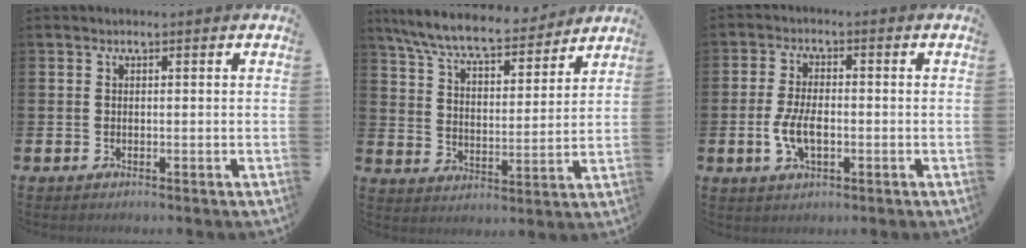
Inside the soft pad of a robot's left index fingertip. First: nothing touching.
{"total": 8.6, "force": [7.9, 1.3, 3.2], "torque": [-0.100, -0.048, 0.140]}
{"total": 5.0, "force": [-0.9, 2.5, 4.2], "torque": [-0.087, 0.000, -0.019]}